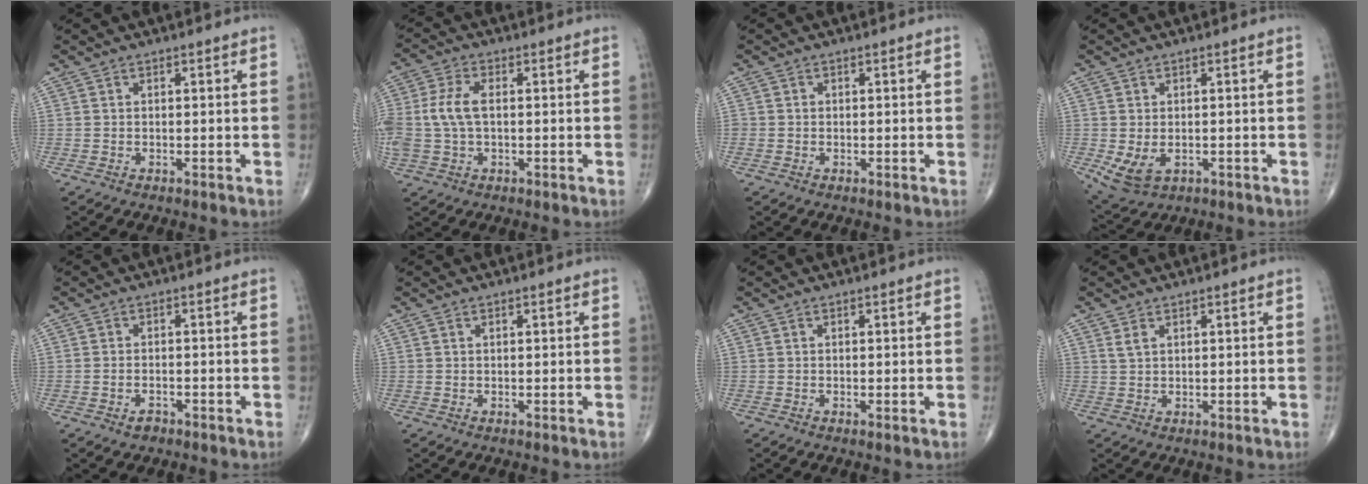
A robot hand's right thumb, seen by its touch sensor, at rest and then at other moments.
{"total": 7.8, "force": [0.2, 4.5, 6.3], "torque": [-0.158, 0.016, 0.004]}
{"total": 0.7, "force": [0.0, 0.6, 0.1], "torque": [0.003, 0.003, -0.001]}
{"total": 5.9, "force": [-1.2, 3.9, 4.2], "torque": [-0.077, -0.007, -0.005]}
{"total": 2.0, "force": [-1.2, 1.2, 1.0], "torque": [-0.017, 0.007, -0.018]}
{"total": 0.0}
{"total": 0.0}
{"total": 1.7, "force": [1.1, 0.9, 0.9], "torque": [-0.017, 0.000, 0.026]}